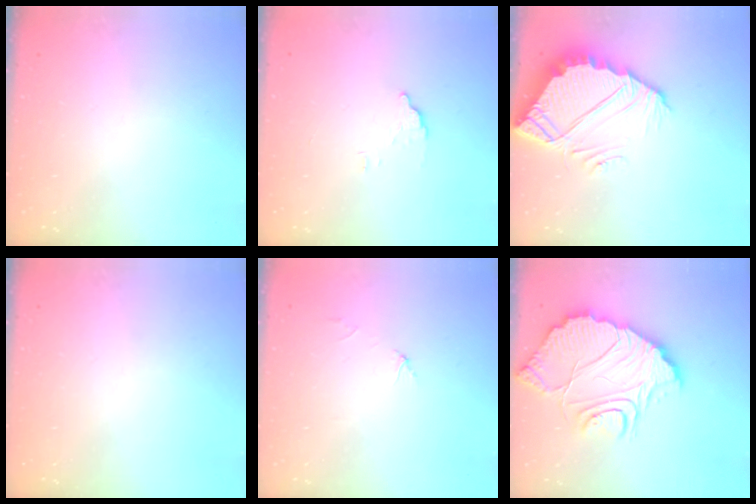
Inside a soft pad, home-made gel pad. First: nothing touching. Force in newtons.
{"total": 3.5, "press": 3.5, "slide": 0.2}
{"total": 7.9, "press": 7.9, "slide": 0.4}
{"total": 0.0}
{"total": 2.9, "press": 2.9, "slide": 0.3}
{"total": 14.7, "press": 14.7, "slide": 1.3}